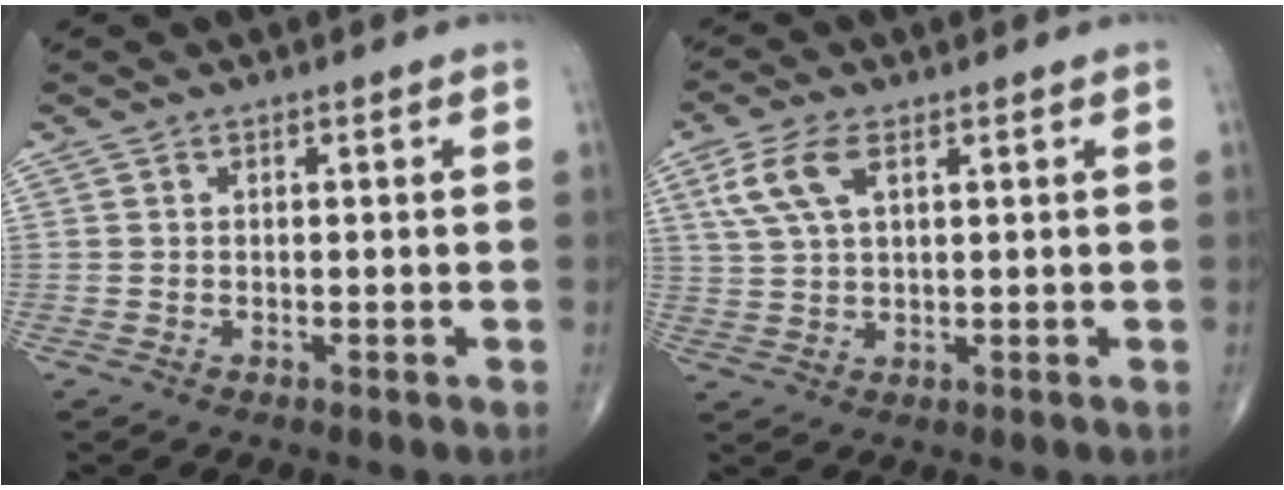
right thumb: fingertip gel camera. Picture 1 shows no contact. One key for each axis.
{"total": 7.1, "fx": 3.0, "fy": 3.3, "fz": 5.6, "tx": -0.127, "ty": 0.004, "tz": 0.063}